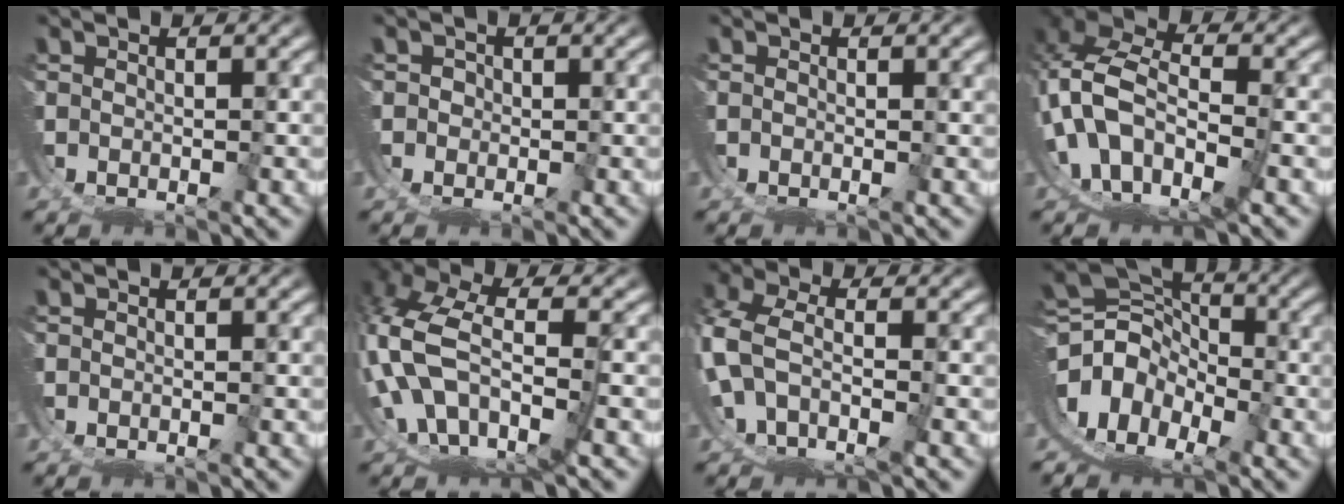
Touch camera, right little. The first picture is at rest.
{"total": 0.8, "force": [0.3, 0.3, -0.6], "torque": [0.010, -0.002, 0.004]}
{"total": 0.5, "force": [-0.1, 0.1, 0.5], "torque": [-0.005, -0.001, -0.002]}
{"total": 14.8, "force": [-0.3, 12.4, 8.0], "torque": [-0.192, -0.046, -0.005]}
{"total": 0.0}
{"total": 10.3, "force": [-0.6, 8.1, 6.4], "torque": [-0.181, -0.044, 0.006]}
{"total": 7.8, "force": [-1.5, 6.7, 3.7], "torque": [-0.110, -0.034, -0.018]}
{"total": 16.8, "force": [0.6, 13.7, 9.6], "torque": [-0.209, -0.034, 0.008]}